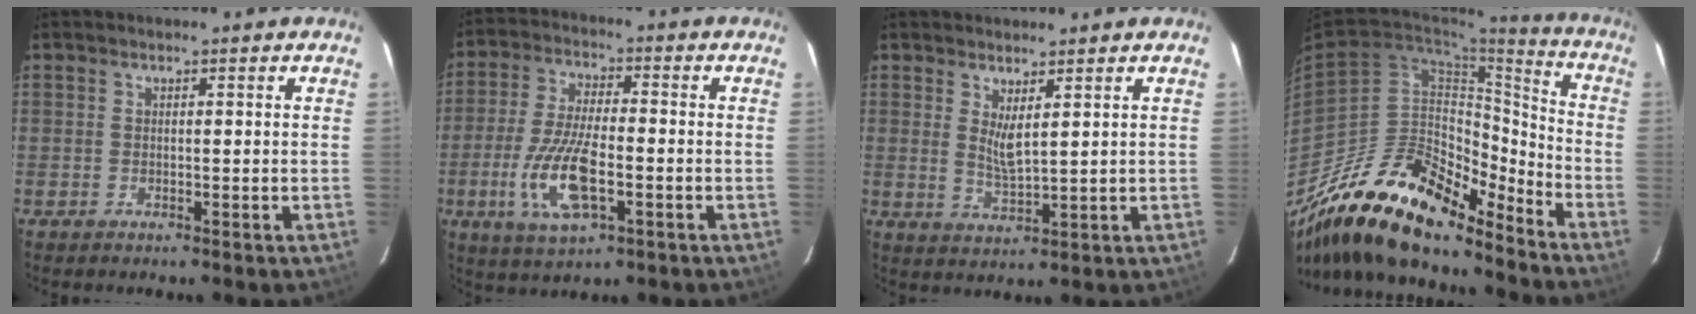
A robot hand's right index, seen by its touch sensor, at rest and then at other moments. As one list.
[{"total": 12.8, "force": [-4.0, 4.6, 11.3], "torque": [-0.238, -0.010, -0.074]}, {"total": 3.9, "force": [1.8, 0.8, 3.4], "torque": [-0.062, -0.014, 0.033]}, {"total": 23.9, "force": [-19.0, 8.0, 12.2], "torque": [-0.209, -0.004, -0.329]}]